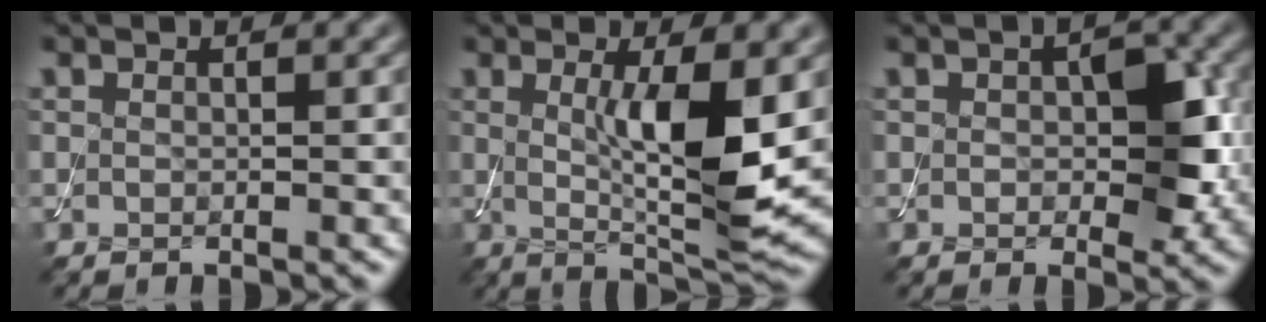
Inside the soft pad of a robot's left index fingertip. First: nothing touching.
{"total": 7.6, "force": [0.6, 1.7, 7.4], "torque": [-0.119, -0.018, 0.017]}
{"total": 4.7, "force": [0.1, 2.5, 4.0], "torque": [-0.056, 0.000, 0.002]}